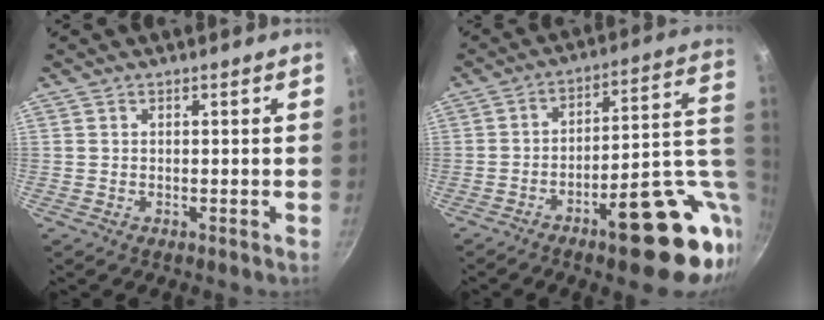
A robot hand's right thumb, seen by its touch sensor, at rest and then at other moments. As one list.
[{"total": 22.1, "force": [-6.2, 8.2, 19.5], "torque": [-0.203, 0.014, -0.075]}]